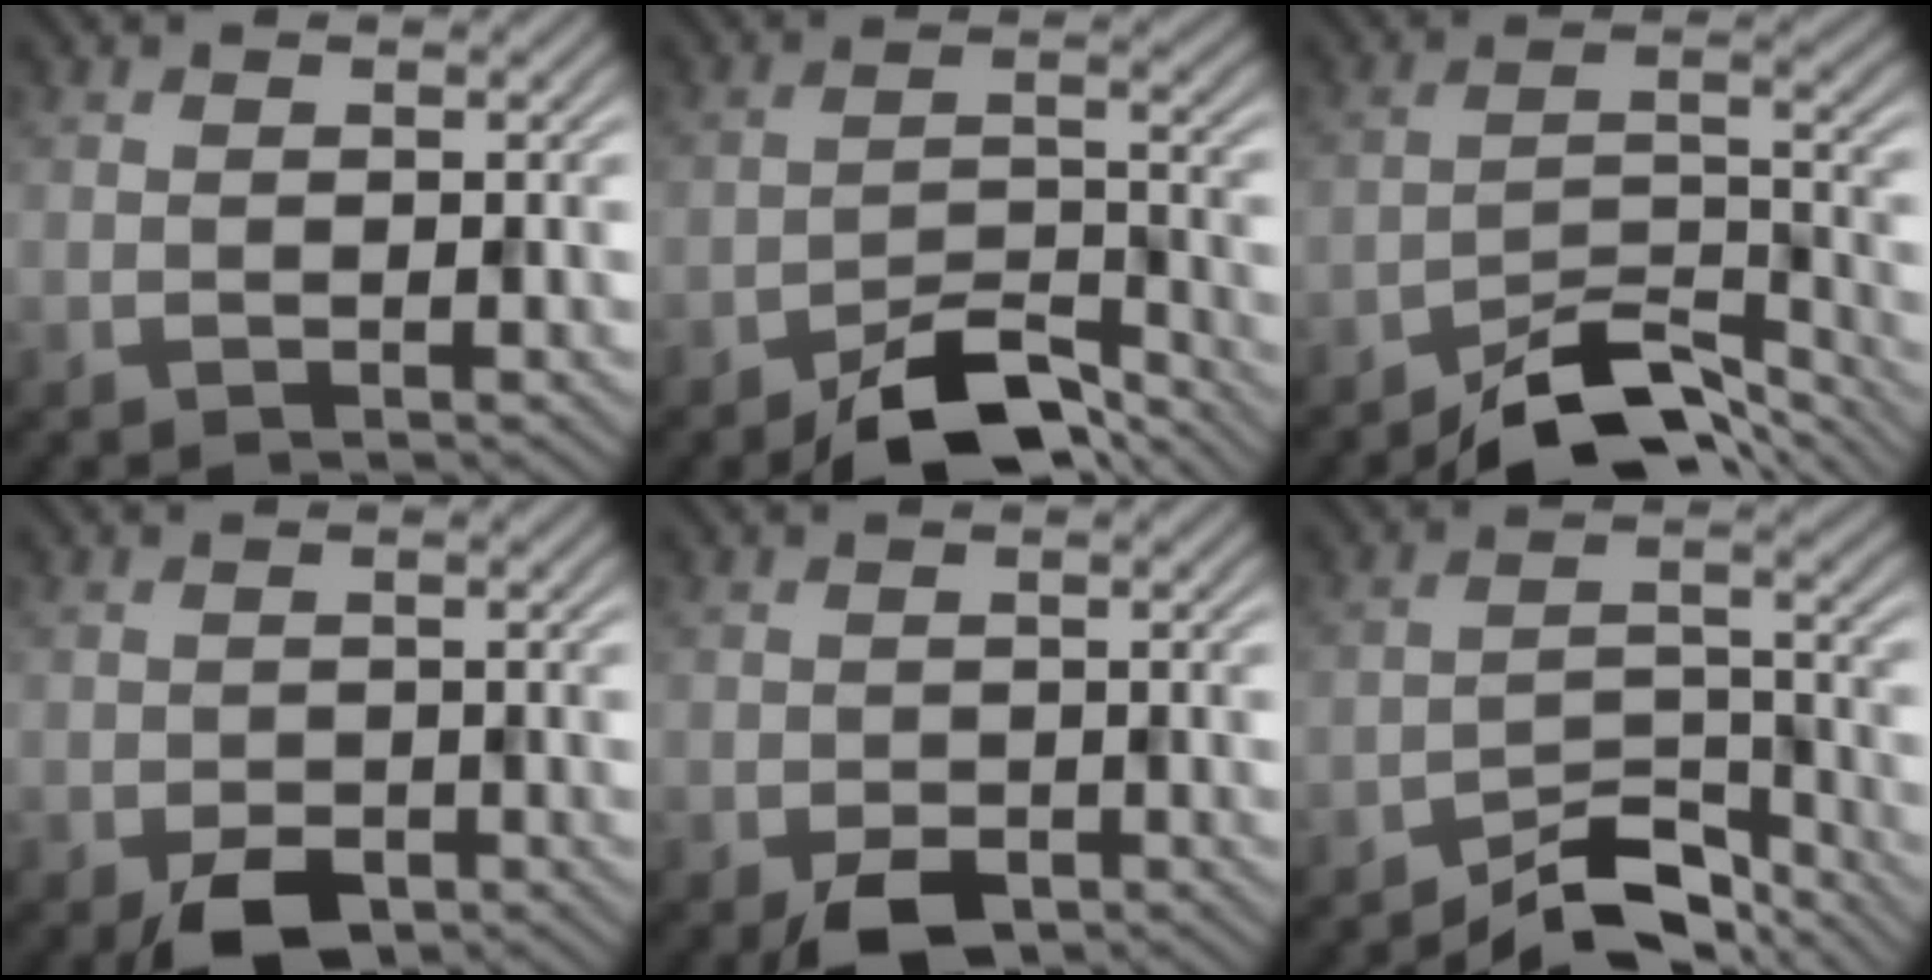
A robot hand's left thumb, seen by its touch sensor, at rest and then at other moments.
{"total": 7.5, "force": [-6.0, 2.4, 3.7], "torque": [-0.057, 0.006, -0.109]}
{"total": 8.2, "force": [-7.0, 2.4, 3.7], "torque": [-0.056, 0.007, -0.130]}
{"total": 3.7, "force": [-2.4, 2.2, 1.8], "torque": [-0.028, -0.008, -0.039]}
{"total": 3.4, "force": [-2.2, 1.9, 1.6], "torque": [-0.024, -0.008, -0.034]}
{"total": 6.3, "force": [-5.6, 1.7, 2.3], "torque": [-0.033, 0.003, -0.106]}